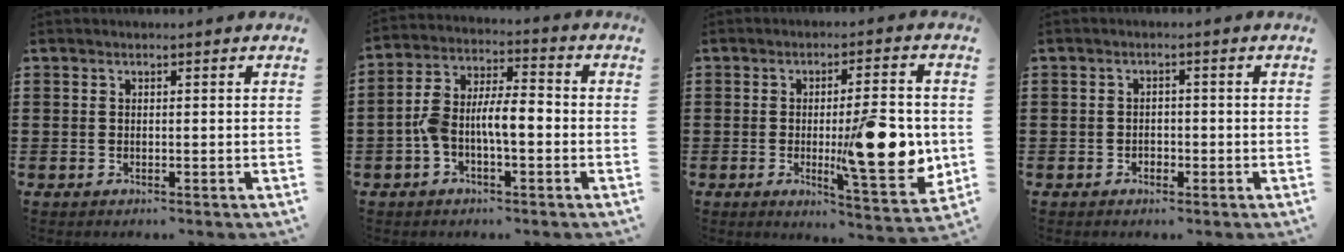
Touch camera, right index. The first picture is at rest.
{"total": 7.0, "force": [-1.9, 3.0, 6.0], "torque": [-0.125, 0.008, -0.040]}
{"total": 14.0, "force": [-1.3, 3.8, 13.5], "torque": [-0.179, -0.012, -0.018]}
{"total": 1.3, "force": [-0.7, 0.9, 0.5], "torque": [-0.013, -0.001, -0.016]}